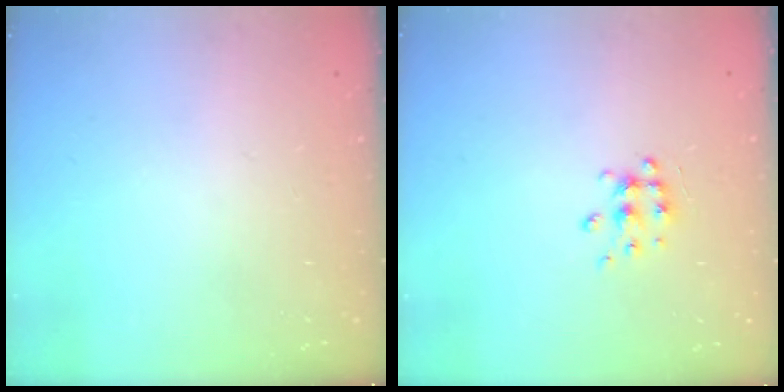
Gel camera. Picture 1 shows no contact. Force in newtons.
{"total": 7.0, "press": 7.0, "slide": 0.6}